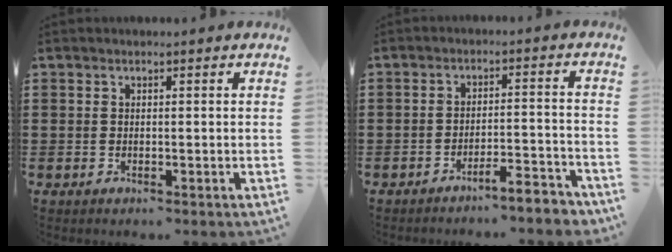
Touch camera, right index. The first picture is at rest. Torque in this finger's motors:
{"motor_torque": [0.40, 0.63, 0.25, 0.03]}